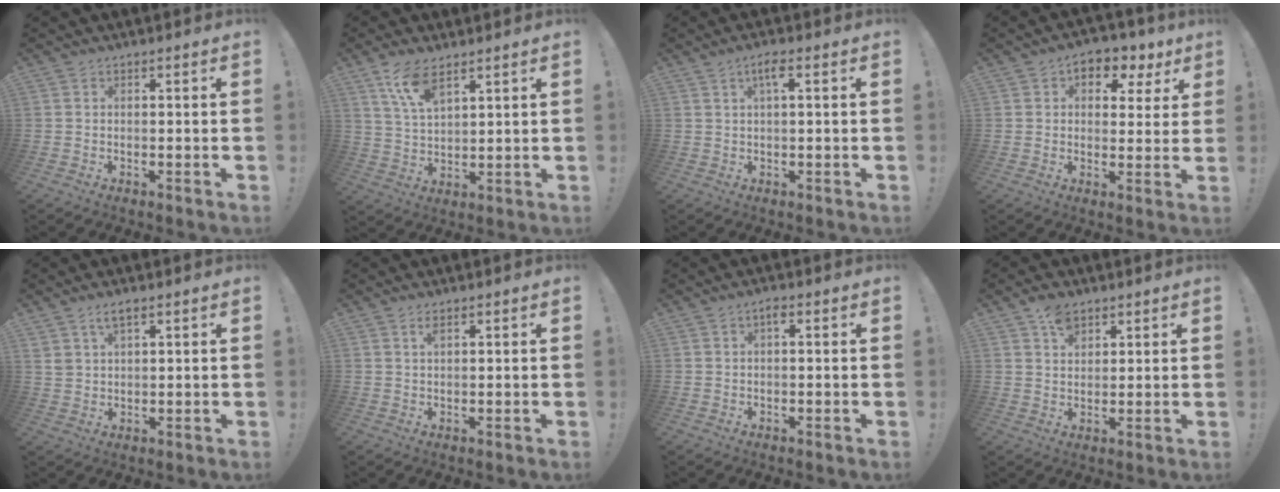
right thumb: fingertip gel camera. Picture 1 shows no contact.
{"total": 9.0, "force": [6.1, 3.3, 5.7], "torque": [-0.115, -0.023, 0.115]}
{"total": 3.6, "force": [1.2, 0.5, 3.4], "torque": [-0.061, 0.002, 0.015]}
{"total": 6.7, "force": [2.6, 5.1, 3.6], "torque": [-0.038, -0.012, 0.048]}
{"total": 4.0, "force": [2.6, 1.5, 2.6], "torque": [-0.046, -0.008, 0.047]}
{"total": 1.5, "force": [0.7, 0.4, 1.2], "torque": [-0.022, 0.000, 0.011]}
{"total": 1.5, "force": [0.2, 0.5, 1.4], "torque": [-0.030, 0.005, 0.000]}
{"total": 5.7, "force": [3.6, 3.6, 2.6], "torque": [-0.029, -0.013, 0.063]}